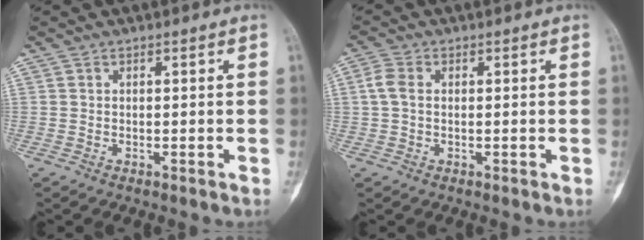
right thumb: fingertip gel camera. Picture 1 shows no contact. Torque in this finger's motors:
{"motor_torque": [-0.17, -0.32, 0.40, -0.11, -0.02]}